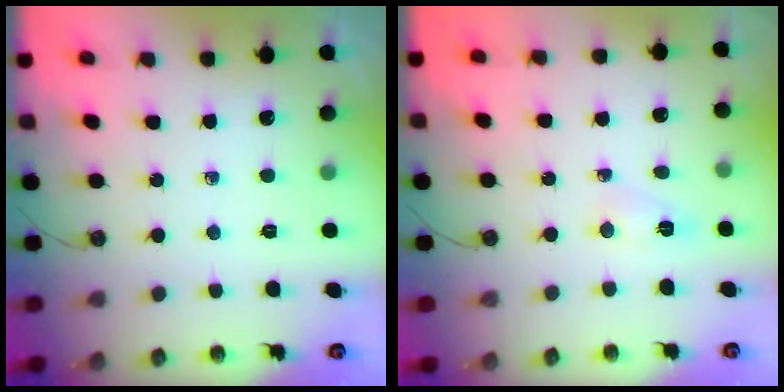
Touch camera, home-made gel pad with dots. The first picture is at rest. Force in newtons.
{"total": 3.4, "press": 3.4, "slide": 0.6}